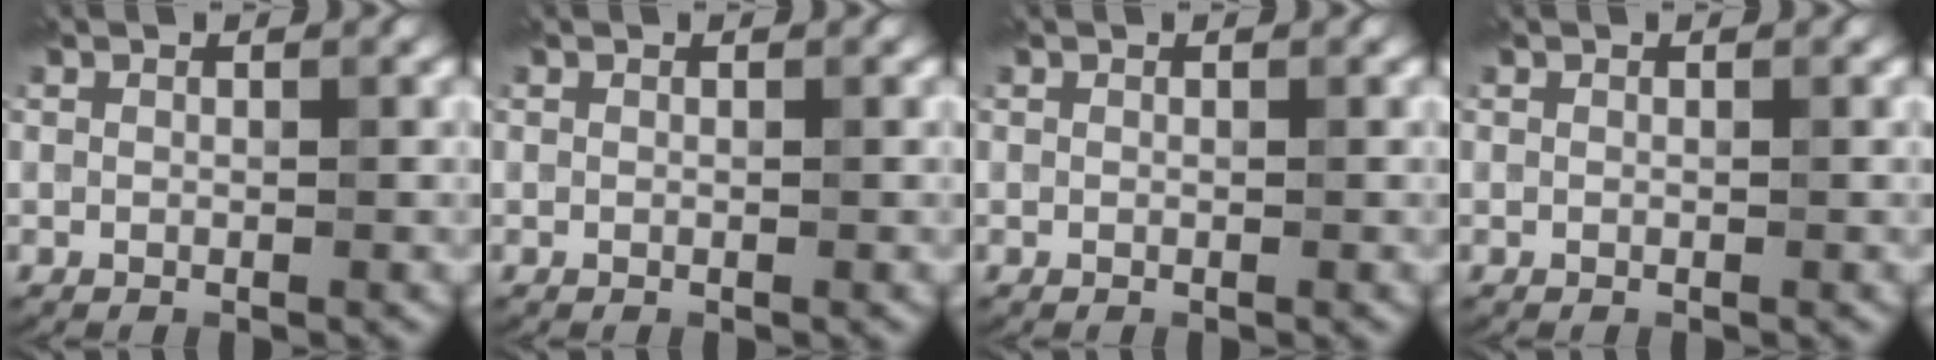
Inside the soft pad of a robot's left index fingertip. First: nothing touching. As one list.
[{"total": 0.0}, {"total": 0.0}, {"total": 0.0}]